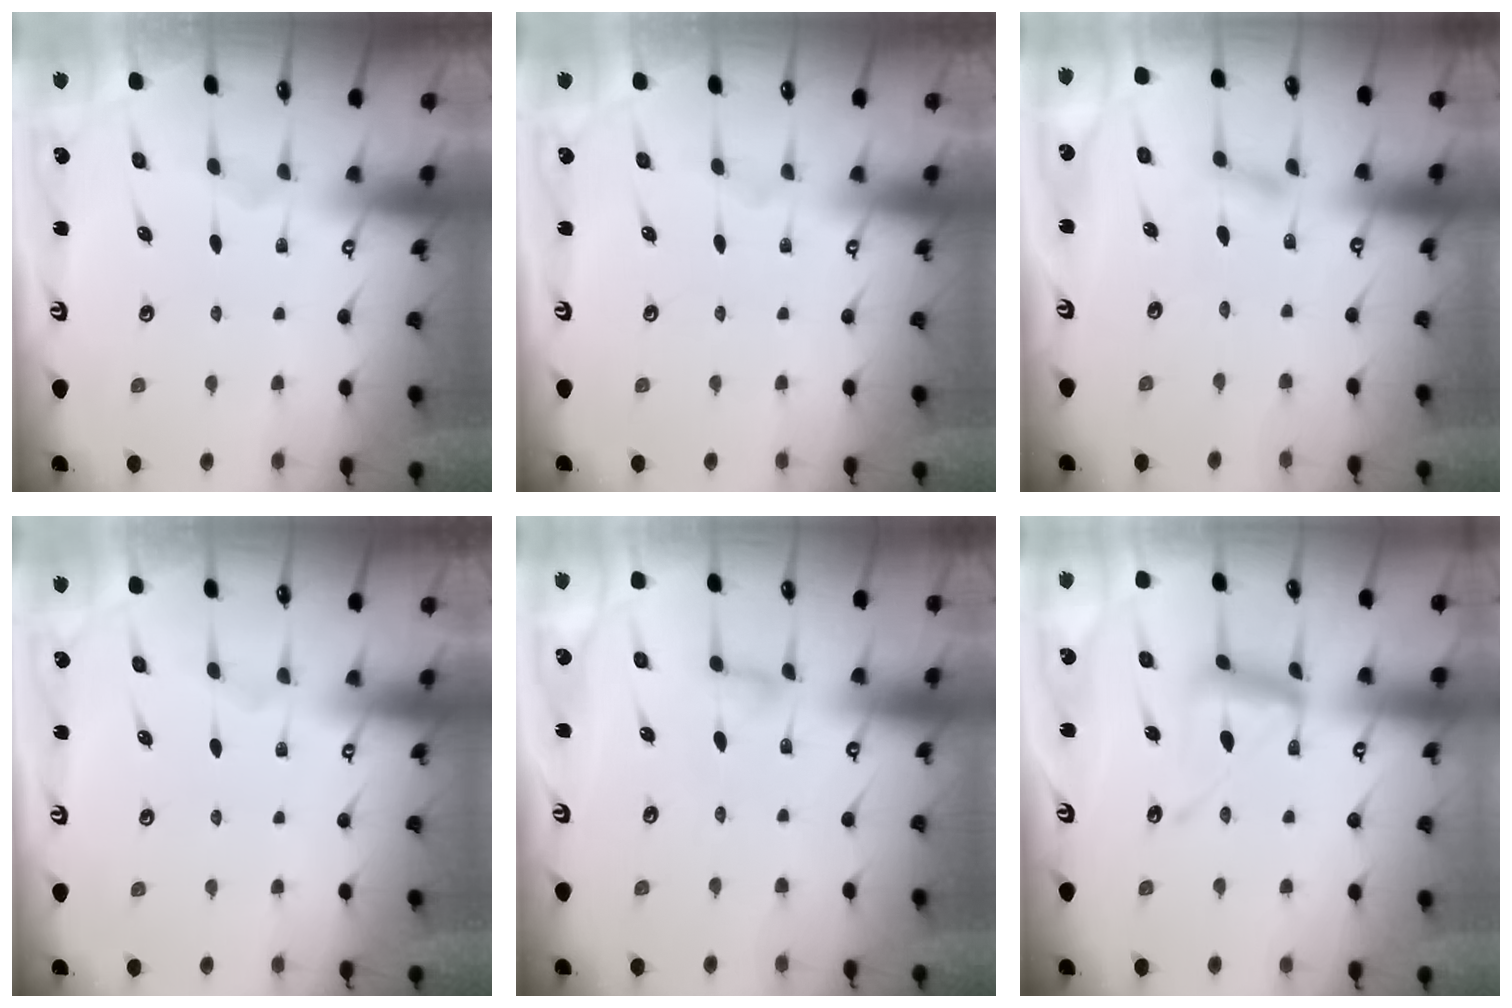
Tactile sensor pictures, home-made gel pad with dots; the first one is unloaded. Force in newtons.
{"total": 0.0}
{"total": 3.1, "press": 3.1, "slide": 0.3}
{"total": 0.0}
{"total": 3.3, "press": 3.3, "slide": 0.3}
{"total": 12.3, "press": 12.3, "slide": 1.0}